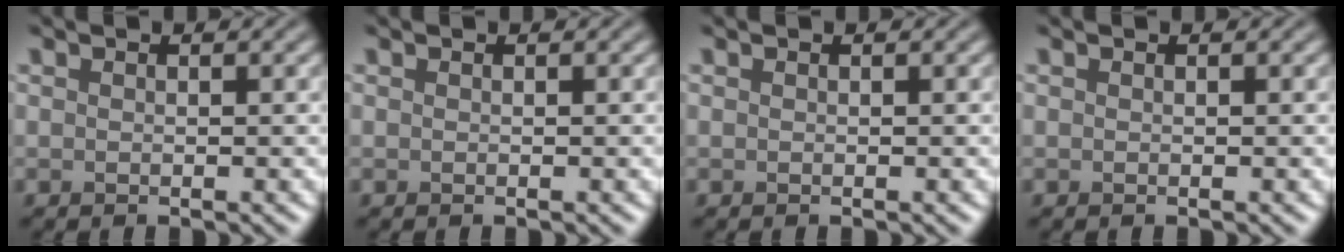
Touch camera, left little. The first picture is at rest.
{"total": 0.0}
{"total": 0.0}
{"total": 0.0}